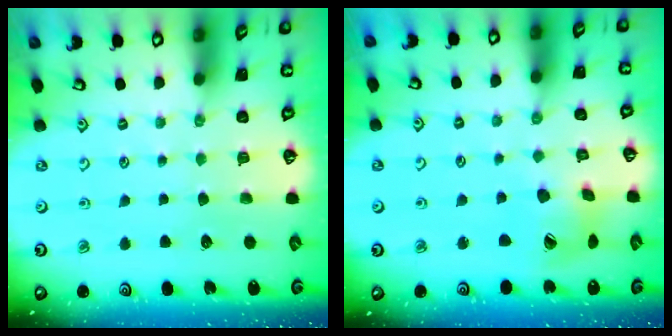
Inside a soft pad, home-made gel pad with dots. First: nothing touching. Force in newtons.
{"total": 10.8, "press": 10.7, "slide": 1.4}